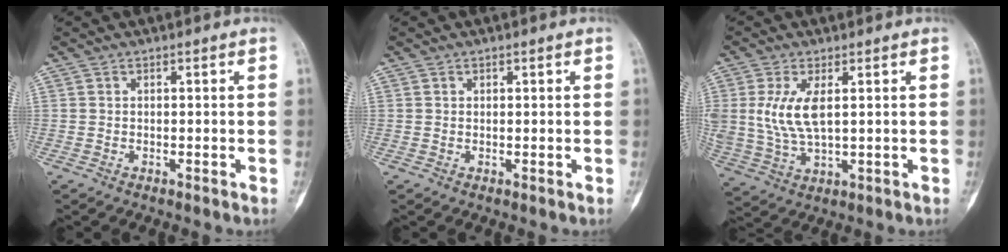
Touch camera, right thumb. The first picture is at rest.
{"total": 0.0}
{"total": 8.7, "force": [1.8, 3.9, 7.6], "torque": [-0.173, -0.009, 0.046]}